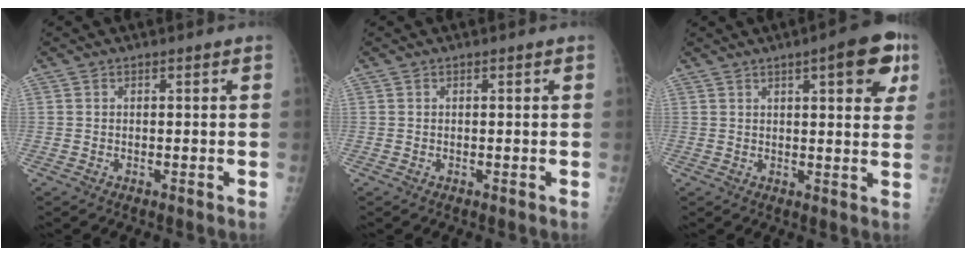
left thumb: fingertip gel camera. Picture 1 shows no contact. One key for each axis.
{"total": 0.0}
{"total": 10.4, "fx": 4.6, "fy": 3.1, "fz": 8.8, "tx": -0.084, "ty": -0.009, "tz": 0.052}